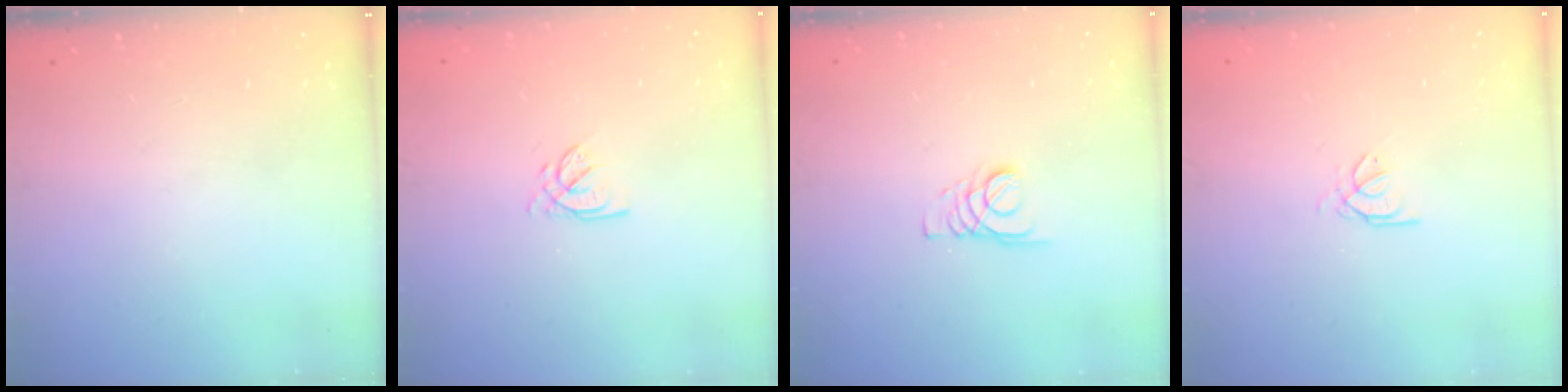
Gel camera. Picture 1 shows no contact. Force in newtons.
{"total": 2.5, "press": 2.5, "slide": 0.3}
{"total": 1.8, "press": 1.7, "slide": 0.1}
{"total": 0.7, "press": 0.6, "slide": 0.4}